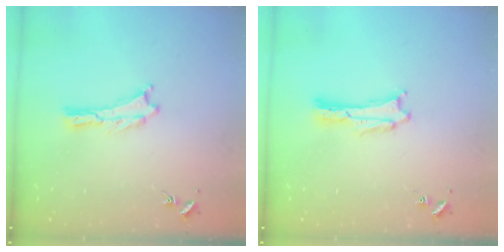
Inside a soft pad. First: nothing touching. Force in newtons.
{"total": 1.1, "press": 1.1, "slide": 0.0}